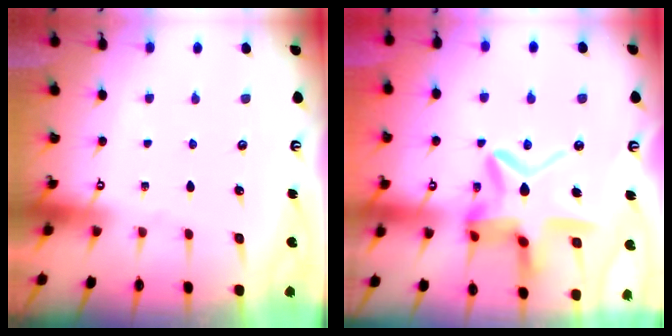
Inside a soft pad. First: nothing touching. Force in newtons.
{"total": 17.7, "press": 17.6, "slide": 1.6}